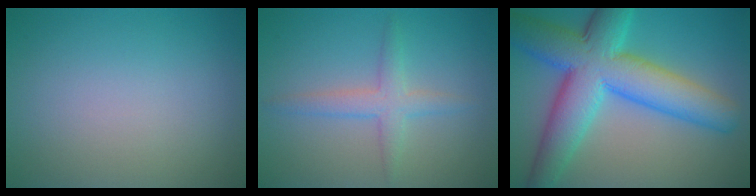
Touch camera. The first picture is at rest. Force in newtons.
{"total": 2.6, "press": 2.6, "slide": 0.1}
{"total": 11.3, "press": 11.3, "slide": 0.1}